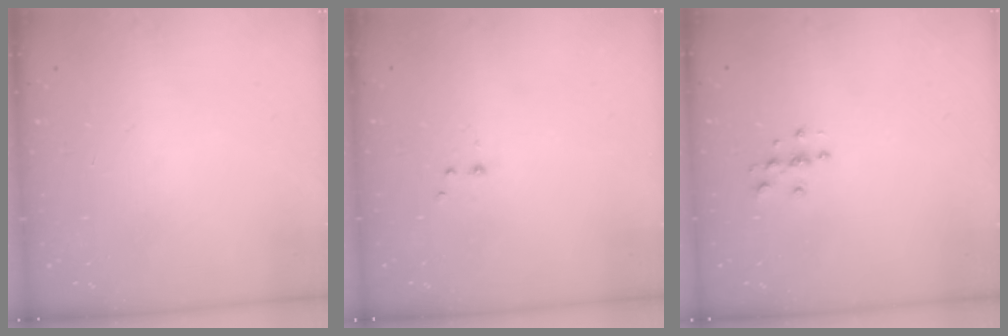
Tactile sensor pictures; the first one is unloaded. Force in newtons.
{"total": 2.3, "press": 2.1, "slide": 0.9}
{"total": 4.3, "press": 4.3, "slide": 0.5}